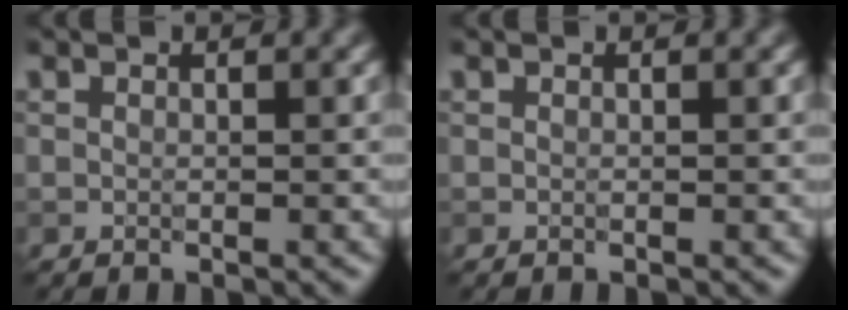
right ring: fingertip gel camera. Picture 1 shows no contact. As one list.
[{"total": 0.0}]